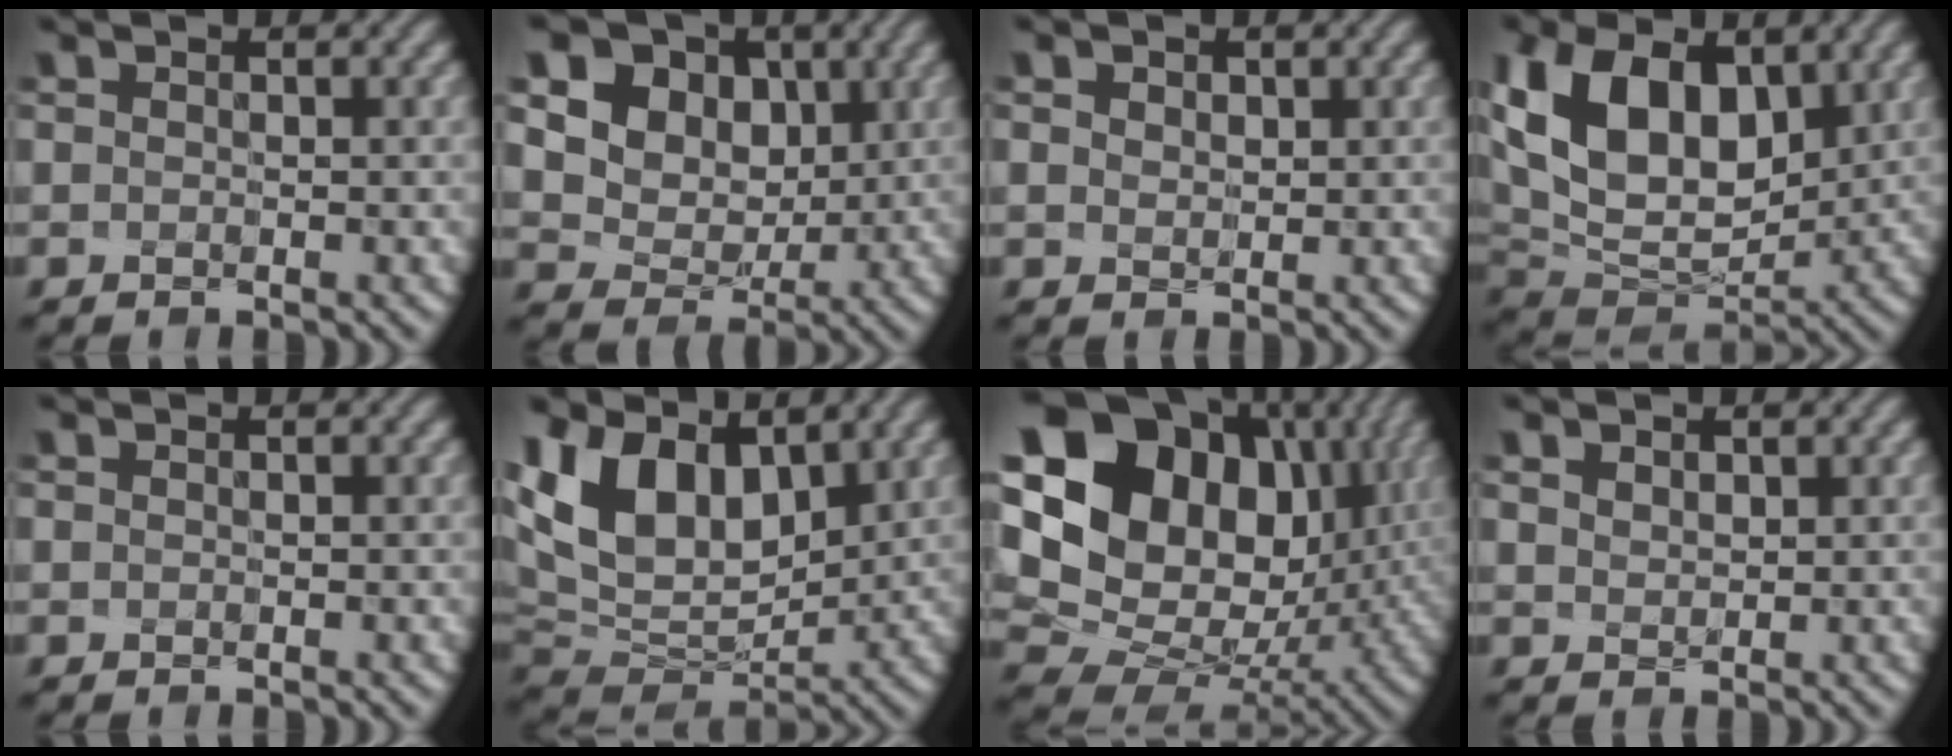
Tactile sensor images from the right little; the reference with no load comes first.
{"total": 14.4, "force": [6.0, 11.4, 6.5], "torque": [-0.163, 0.019, 0.121]}
{"total": 2.0, "force": [1.0, 1.4, 1.0], "torque": [-0.026, 0.012, 0.011]}
{"total": 10.2, "force": [2.9, 6.4, 7.4], "torque": [-0.158, 0.000, 0.056]}
{"total": 0.0}
{"total": 8.8, "force": [3.5, 5.4, 6.0], "torque": [-0.139, -0.004, 0.070]}
{"total": 20.8, "force": [6.9, 16.4, 10.8], "torque": [-0.266, 0.036, 0.146]}
{"total": 2.3, "force": [1.4, 1.5, 1.1], "torque": [-0.032, 0.011, 0.023]}